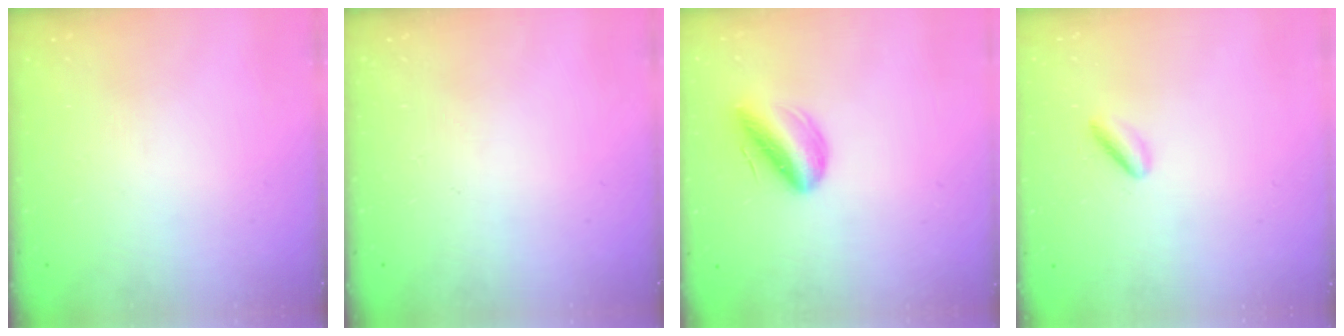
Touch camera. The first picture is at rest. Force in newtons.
{"total": 0.0}
{"total": 10.7, "press": 10.4, "slide": 2.8}
{"total": 2.8, "press": 2.7, "slide": 0.8}